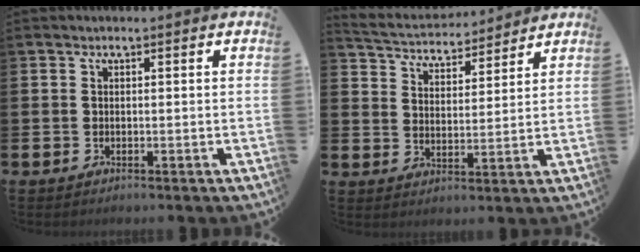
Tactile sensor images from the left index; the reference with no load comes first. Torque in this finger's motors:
{"motor_torque": [0.94, -1.20, 0.20, 0.02]}